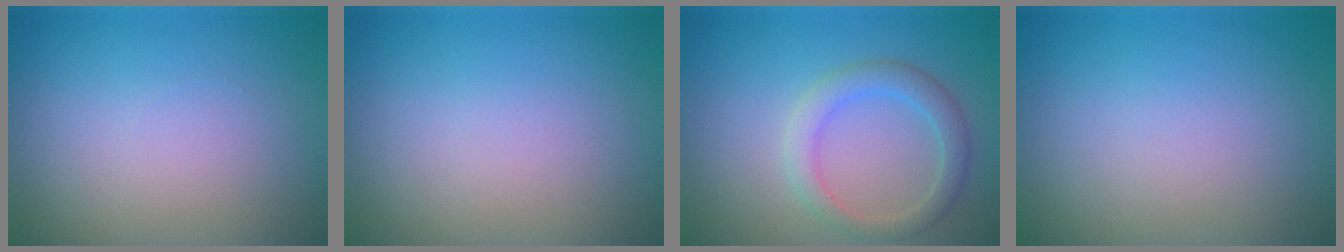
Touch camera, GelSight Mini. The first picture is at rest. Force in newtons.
{"total": 0.0}
{"total": 2.8, "press": 2.8, "slide": 0.2}
{"total": 0.0}